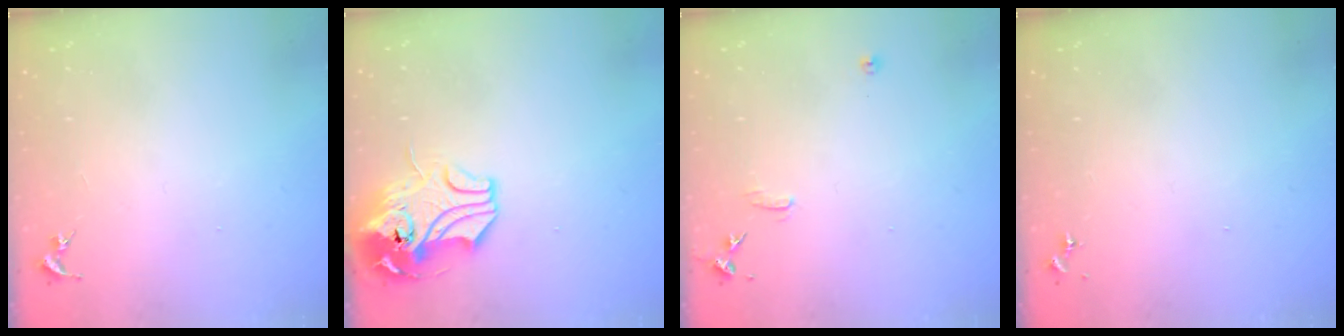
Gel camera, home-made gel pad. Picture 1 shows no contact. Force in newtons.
{"total": 12.0, "press": 11.8, "slide": 2.2}
{"total": 7.5, "press": 7.5, "slide": 0.6}
{"total": 0.0}